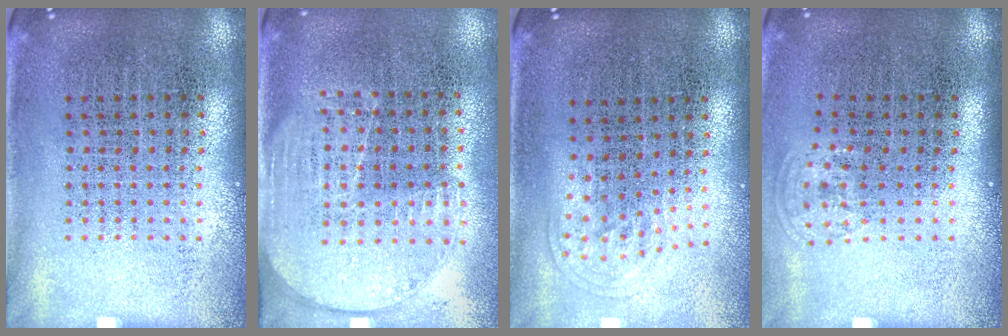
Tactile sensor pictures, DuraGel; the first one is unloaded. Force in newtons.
{"total": 1.7, "press": 1.4, "slide": 0.8}
{"total": 1.0, "press": 0.6, "slide": 0.8}
{"total": 0.7, "press": 0.6, "slide": 0.4}